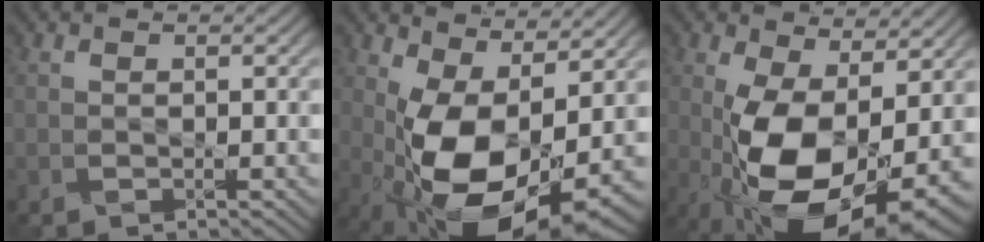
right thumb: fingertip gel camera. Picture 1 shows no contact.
{"total": 13.6, "force": [-0.9, 6.5, 11.9], "torque": [-0.218, -0.010, -0.011]}
{"total": 14.3, "force": [-2.4, 6.9, 12.3], "torque": [-0.232, -0.012, -0.037]}